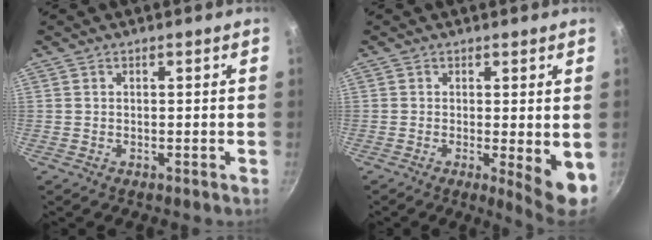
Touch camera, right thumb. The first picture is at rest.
{"total": 6.5, "force": [-0.6, 1.6, 6.2], "torque": [-0.075, -0.015, -0.004]}